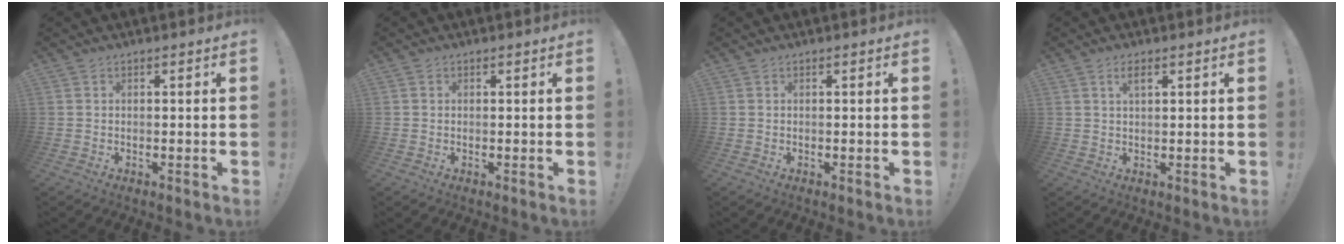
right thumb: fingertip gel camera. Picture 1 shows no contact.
{"total": 0.6, "force": [0.1, 0.5, 0.0], "torque": [0.005, 0.000, 0.002]}
{"total": 0.0}
{"total": 2.8, "force": [1.4, 0.9, 2.2], "torque": [-0.030, -0.004, 0.022]}